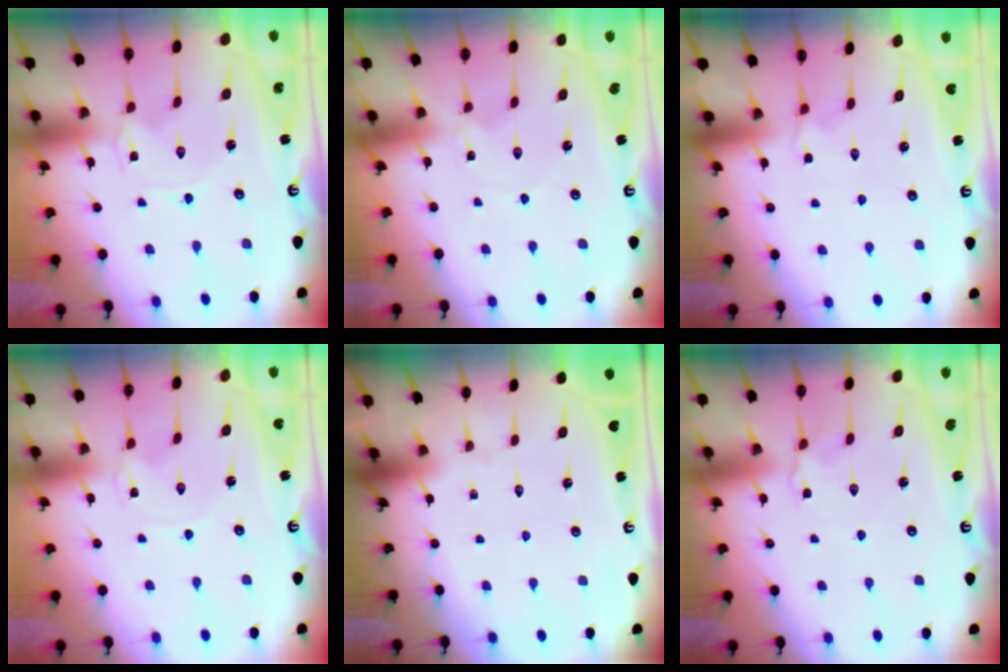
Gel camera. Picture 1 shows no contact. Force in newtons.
{"total": 0.0}
{"total": 2.2, "press": 1.7, "slide": 1.4}
{"total": 0.0}
{"total": 0.0}
{"total": 2.8, "press": 2.7, "slide": 0.5}